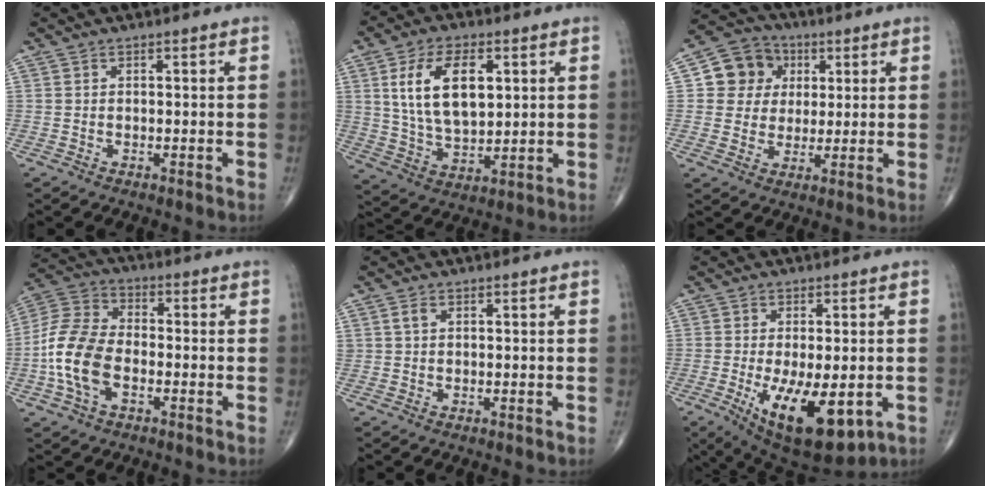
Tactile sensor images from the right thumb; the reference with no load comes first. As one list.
[{"total": 14.2, "force": [3.8, 7.7, 11.4], "torque": [-0.195, -0.011, 0.075]}, {"total": 10.0, "force": [2.5, 9.2, 3.2], "torque": [-0.019, 0.002, 0.036]}, {"total": 13.0, "force": [-3.2, 7.9, 9.8], "torque": [-0.204, 0.027, -0.070]}, {"total": 1.3, "force": [0.5, 0.8, 0.9], "torque": [-0.018, 0.005, 0.011]}, {"total": 15.1, "force": [-4.5, 6.4, 12.9], "torque": [-0.209, -0.020, -0.049]}]